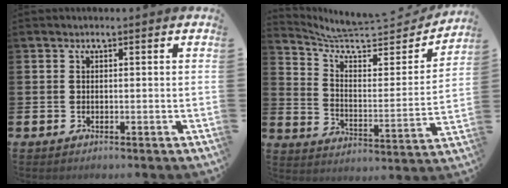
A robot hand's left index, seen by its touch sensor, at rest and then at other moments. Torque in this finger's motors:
{"motor_torque": [0.49, -0.76, 0.03, 0.04]}